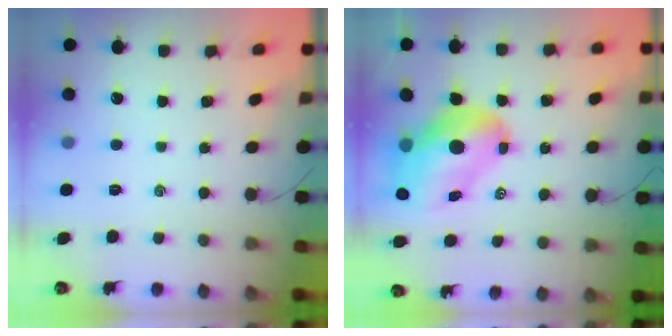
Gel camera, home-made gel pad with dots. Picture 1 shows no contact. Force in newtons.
{"total": 14.4, "press": 13.8, "slide": 3.8}